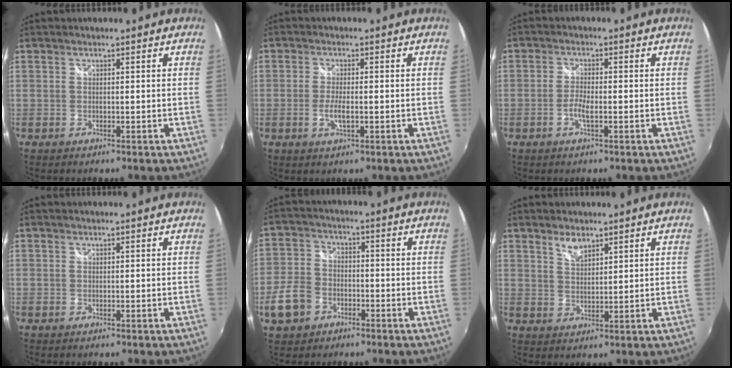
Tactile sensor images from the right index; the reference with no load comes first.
{"total": 3.5, "force": [-1.0, 0.9, 3.3], "torque": [-0.068, -0.006, -0.019]}
{"total": 3.0, "force": [-1.2, 0.6, 2.6], "torque": [-0.061, 0.000, -0.027]}
{"total": 0.0}
{"total": 8.3, "force": [-3.9, 6.3, 3.7], "torque": [-0.094, 0.012, -0.075]}
{"total": 3.5, "force": [2.6, 1.4, 1.9], "torque": [-0.031, 0.000, 0.046]}